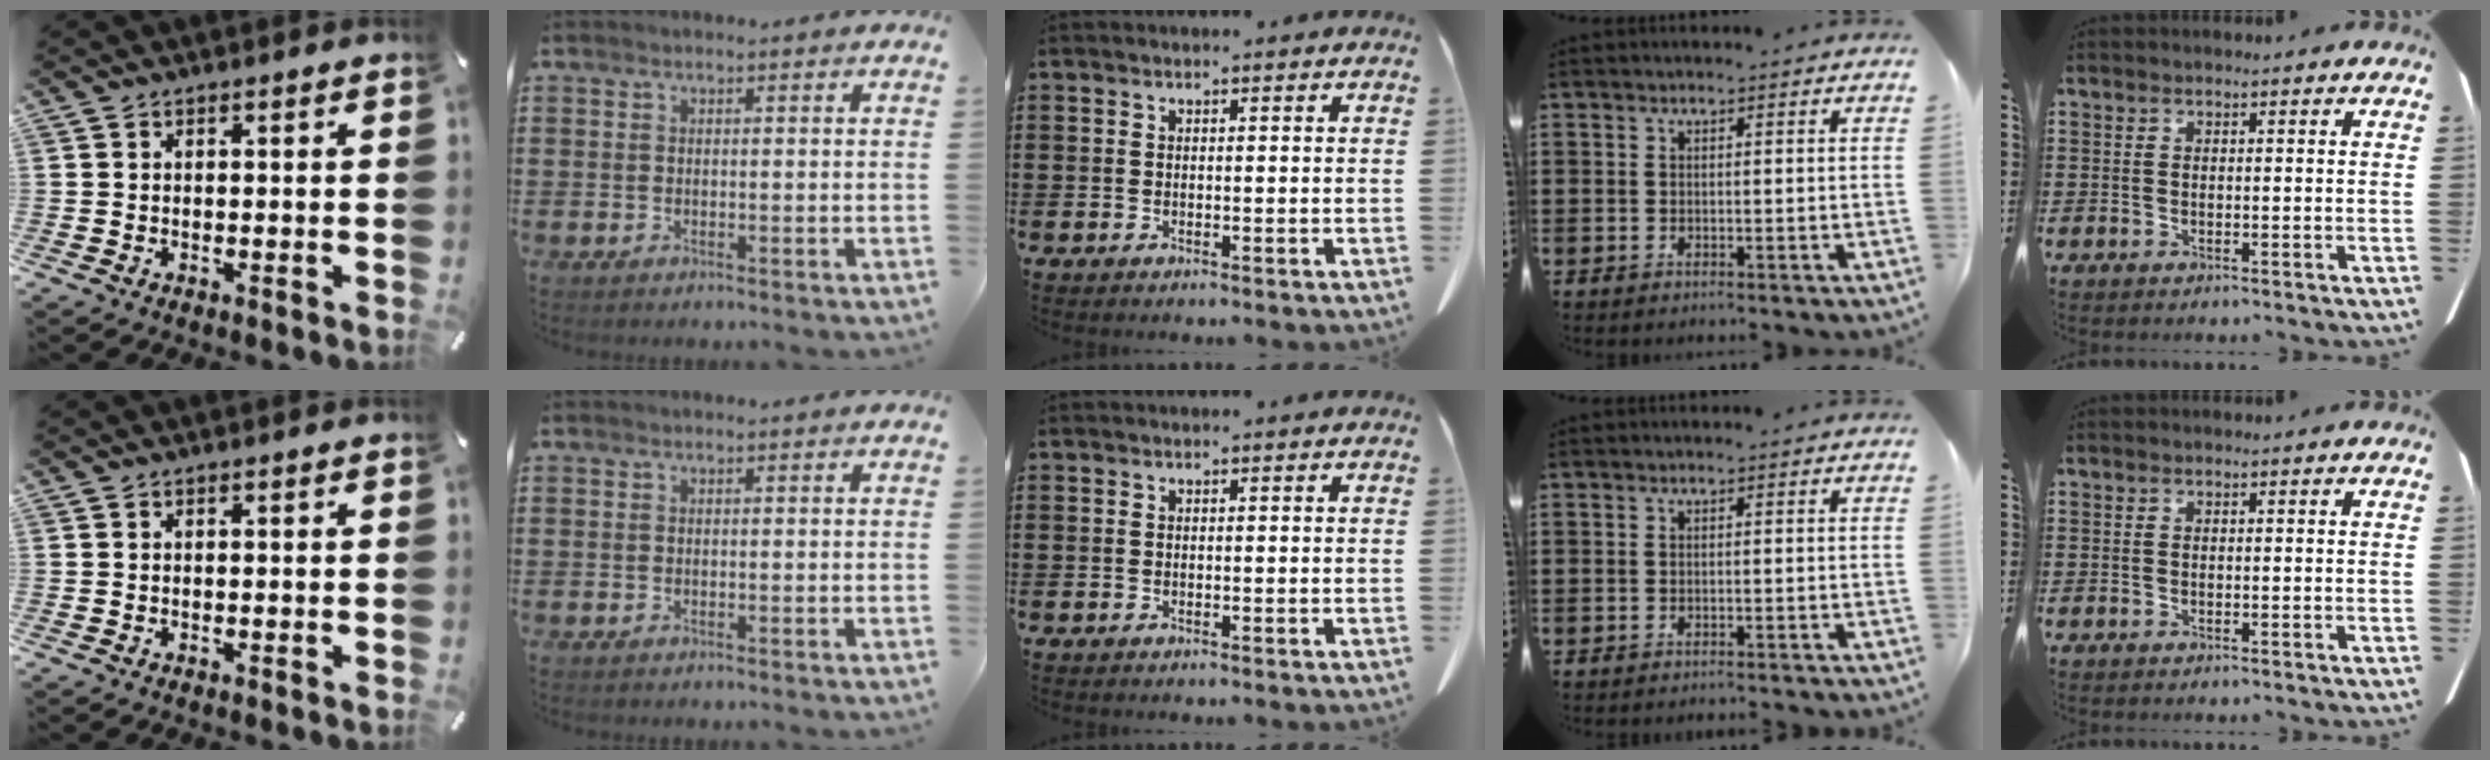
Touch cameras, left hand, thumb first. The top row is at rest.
{"ring": {"total": 0.6, "force": [-0.6, -0.1, 0.2], "torque": [-0.005, -0.002, -0.012]}}